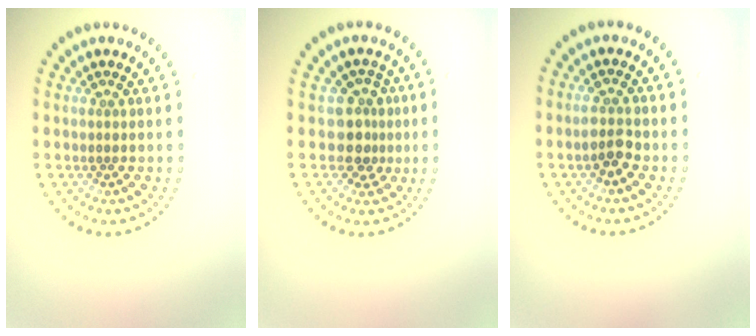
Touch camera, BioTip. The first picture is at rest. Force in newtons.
{"total": 2.6, "press": 1.9, "slide": 1.8}
{"total": 2.0, "press": 2.0, "slide": 0.4}